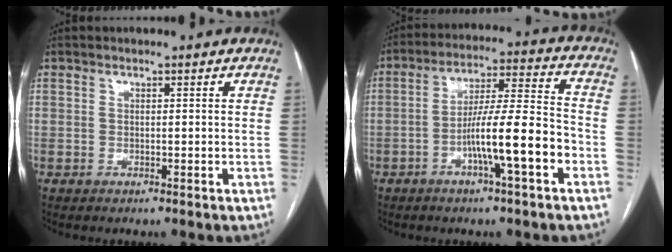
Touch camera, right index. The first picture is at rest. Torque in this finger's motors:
{"motor_torque": [0.83, -0.64, 0.64, 0.10]}